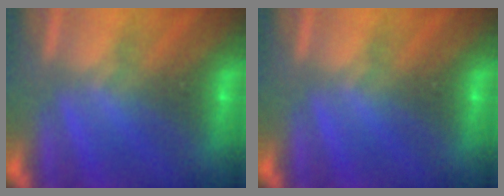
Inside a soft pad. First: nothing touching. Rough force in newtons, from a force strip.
{"total": 0.0}